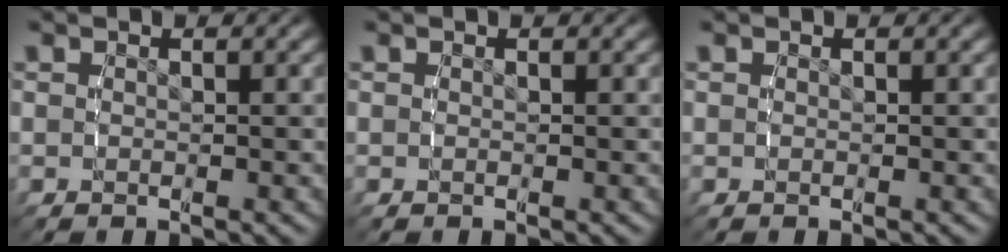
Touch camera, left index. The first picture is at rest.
{"total": 0.0}
{"total": 0.0}